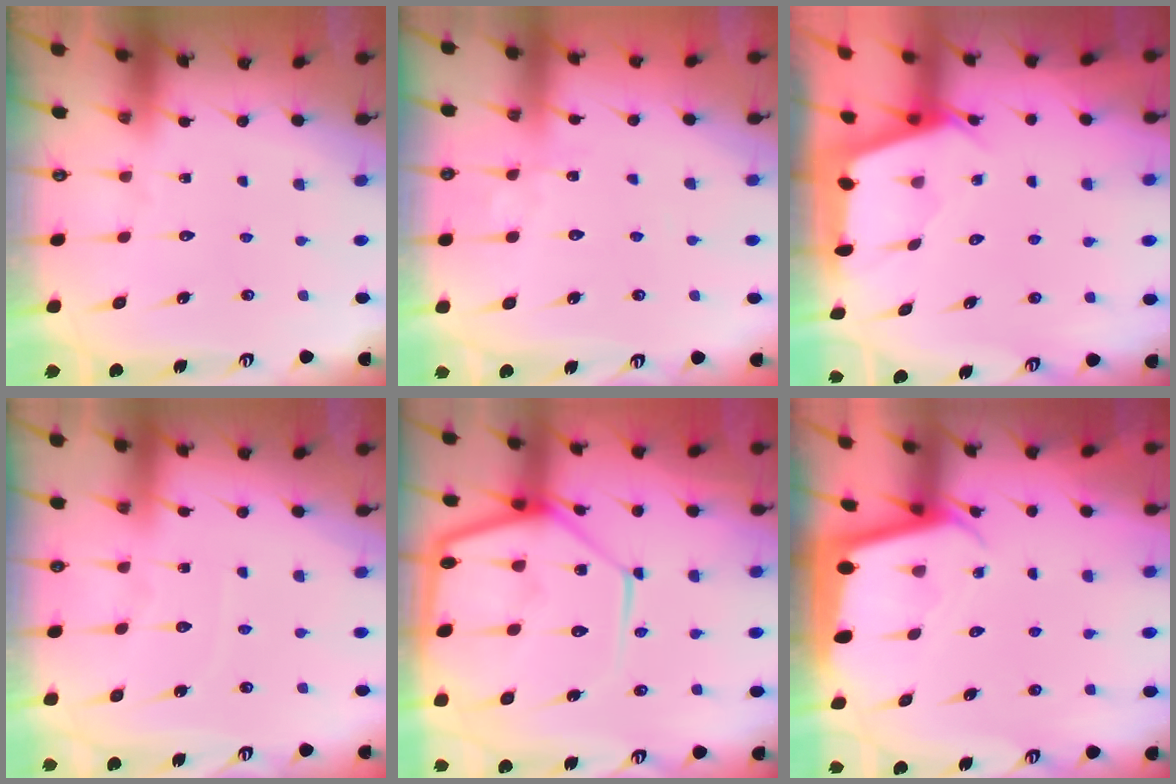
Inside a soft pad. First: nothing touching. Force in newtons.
{"total": 2.3, "press": 2.3, "slide": 0.3}
{"total": 2.4, "press": 2.4, "slide": 0.2}
{"total": 3.9, "press": 3.8, "slide": 0.5}
{"total": 17.3, "press": 17.2, "slide": 1.7}
{"total": 2.1, "press": 2.1, "slide": 0.2}